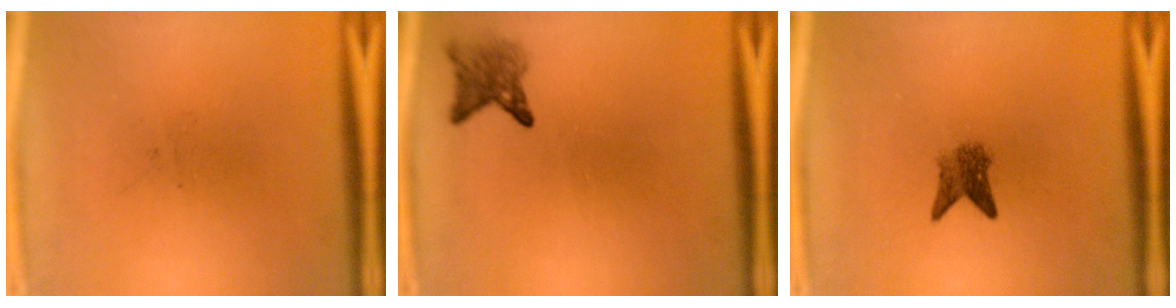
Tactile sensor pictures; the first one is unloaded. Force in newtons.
{"total": 2.7}
{"total": 2.8}